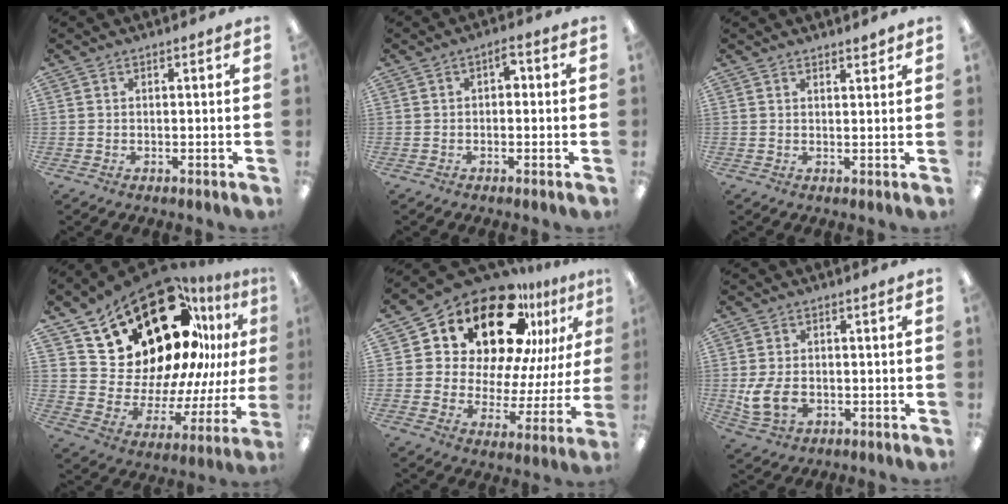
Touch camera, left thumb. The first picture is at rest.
{"total": 2.9, "force": [0.1, 1.8, 2.3], "torque": [-0.038, 0.009, -0.003]}
{"total": 1.8, "force": [1.6, 0.4, 0.6], "torque": [-0.004, -0.007, 0.029]}
{"total": 28.9, "force": [16.8, 16.2, 17.1], "torque": [-0.241, -0.126, 0.321]}
{"total": 22.1, "force": [16.2, 10.3, 10.8], "torque": [-0.184, -0.113, 0.282]}
{"total": 7.8, "force": [-1.3, 5.6, 5.2], "torque": [-0.101, 0.000, -0.024]}